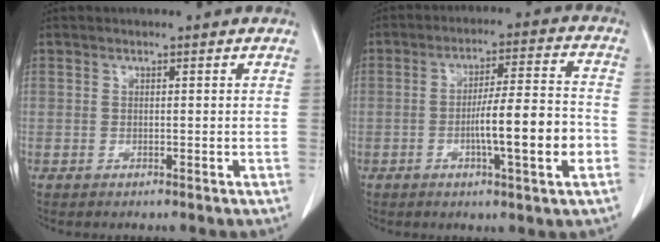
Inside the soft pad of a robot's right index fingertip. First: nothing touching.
{"total": 10.8, "force": [-2.9, 0.4, 10.4], "torque": [-0.164, 0.004, -0.047]}